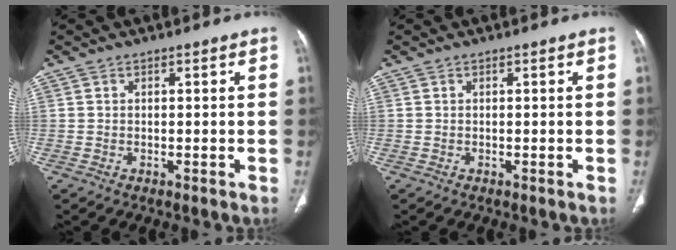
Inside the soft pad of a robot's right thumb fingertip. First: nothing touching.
{"total": 0.0}